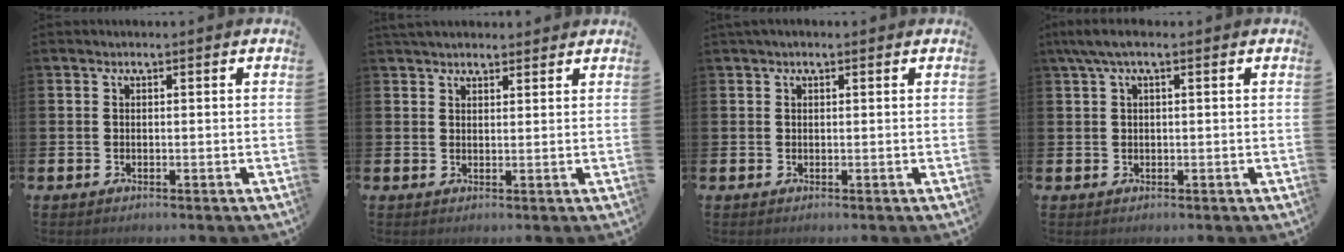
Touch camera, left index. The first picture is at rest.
{"total": 2.8, "force": [2.7, 0.8, 0.5], "torque": [-0.001, -0.009, 0.046]}
{"total": 0.6, "force": [0.4, 0.3, 0.4], "torque": [0.007, -0.002, 0.004]}
{"total": 2.4, "force": [0.9, 0.6, 2.1], "torque": [-0.042, 0.005, 0.016]}